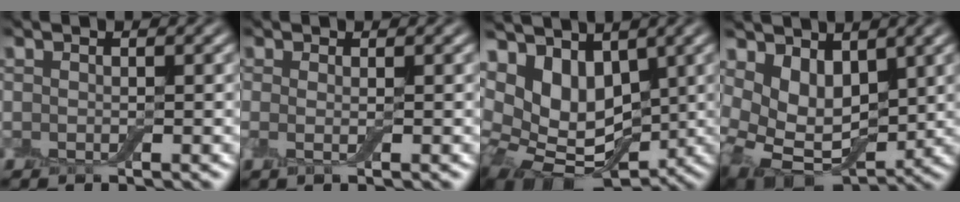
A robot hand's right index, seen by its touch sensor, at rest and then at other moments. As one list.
[{"total": 1.1, "force": [0.0, 0.1, 1.1], "torque": [-0.024, -0.005, -0.002]}, {"total": 9.1, "force": [1.6, 6.2, 6.6], "torque": [-0.108, -0.013, 0.032]}, {"total": 6.6, "force": [1.3, 4.4, 4.8], "torque": [-0.083, -0.019, 0.029]}]